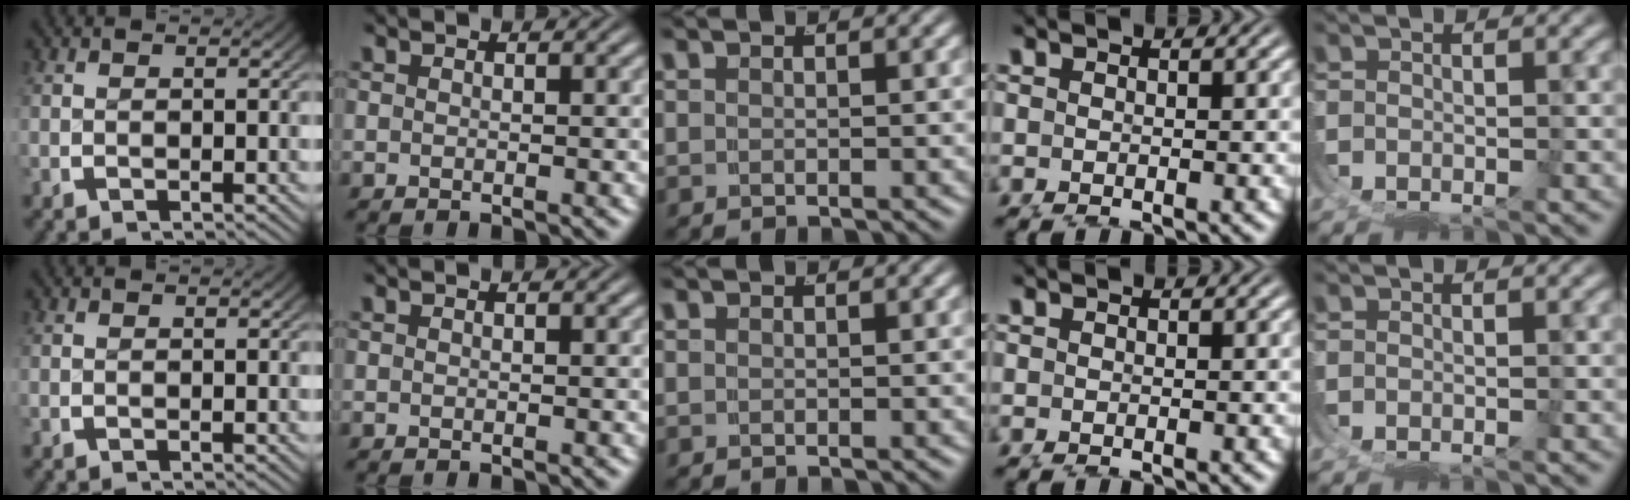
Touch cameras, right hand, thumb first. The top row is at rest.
{}